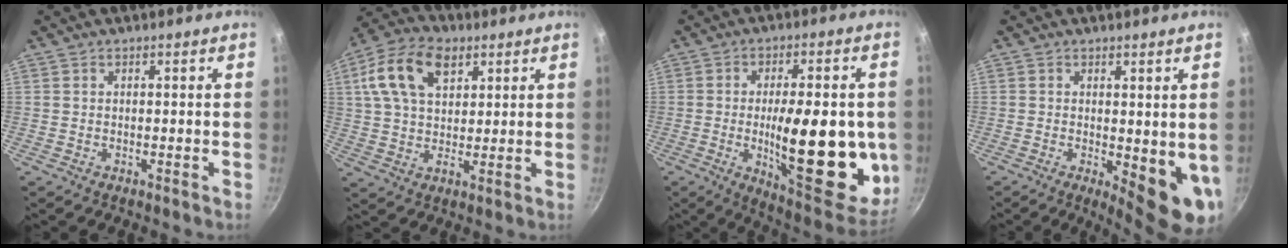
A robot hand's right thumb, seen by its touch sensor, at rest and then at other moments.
{"total": 13.8, "force": [5.4, 8.6, 9.3], "torque": [-0.154, 0.004, 0.084]}
{"total": 24.7, "force": [-2.6, 9.2, 22.8], "torque": [-0.291, -0.015, -0.030]}
{"total": 9.3, "force": [-0.3, 3.5, 8.6], "torque": [-0.096, -0.020, 0.003]}